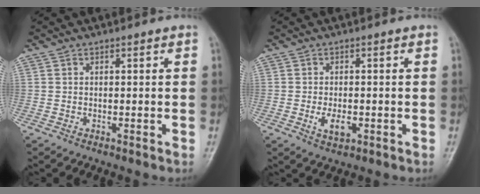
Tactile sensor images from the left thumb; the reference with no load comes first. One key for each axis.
{"total": 3.7, "fx": -1.0, "fy": 2.0, "fz": 3.0, "tx": -0.051, "ty": -0.003, "tz": -0.013}